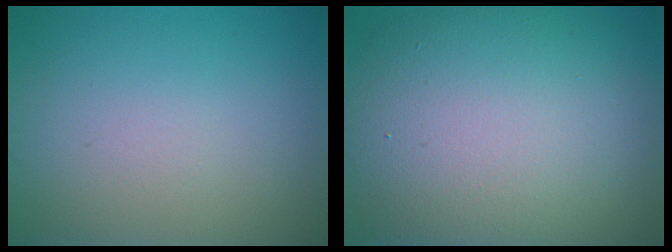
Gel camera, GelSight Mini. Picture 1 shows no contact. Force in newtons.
{"total": 14.5, "press": 14.4, "slide": 1.0}